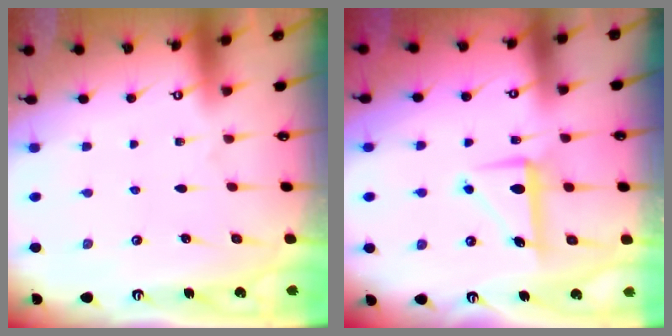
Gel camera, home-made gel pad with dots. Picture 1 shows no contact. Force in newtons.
{"total": 7.9, "press": 7.7, "slide": 1.7}